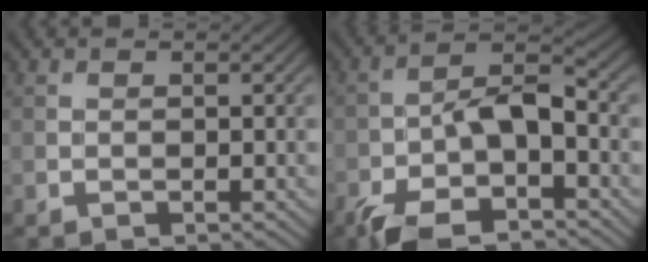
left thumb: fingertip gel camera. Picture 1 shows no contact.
{"total": 9.8, "force": [-5.0, 4.0, 7.5], "torque": [-0.138, -0.005, -0.096]}